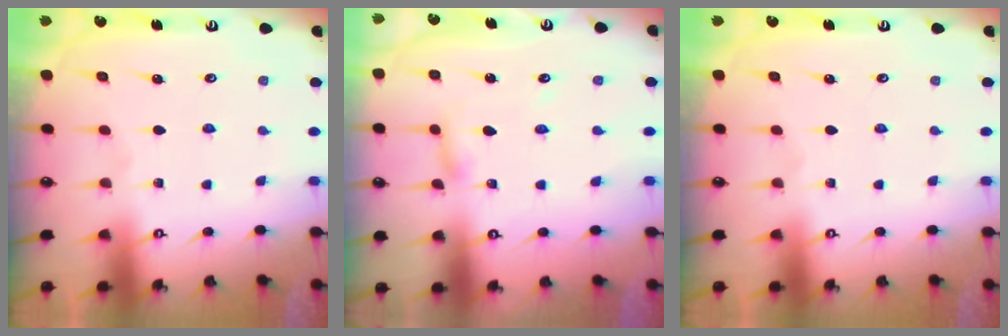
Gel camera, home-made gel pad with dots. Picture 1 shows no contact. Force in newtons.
{"total": 3.5, "press": 3.5, "slide": 0.3}
{"total": 0.0}